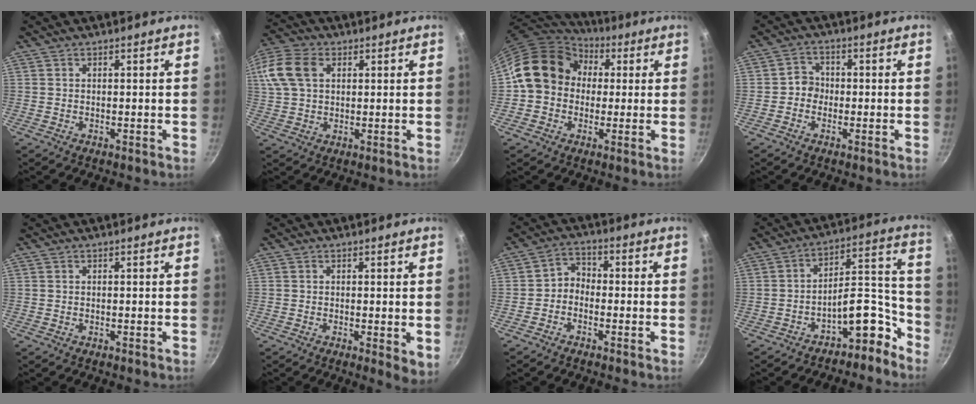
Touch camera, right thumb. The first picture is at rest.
{"total": 15.3, "force": [4.6, 10.9, 9.6], "torque": [-0.228, 0.030, 0.079]}
{"total": 14.8, "force": [2.1, 12.5, 7.6], "torque": [-0.103, 0.031, 0.019]}
{"total": 3.3, "force": [-0.9, 3.0, 1.1], "torque": [0.007, 0.014, -0.024]}
{"total": 0.0}
{"total": 3.6, "force": [0.0, 1.3, 3.4], "torque": [-0.042, -0.011, -0.001]}
{"total": 3.5, "force": [-1.5, 2.6, 1.7], "torque": [-0.018, 0.027, -0.040]}
{"total": 10.9, "force": [-7.7, 4.7, 6.1], "torque": [-0.040, 0.113, -0.116]}